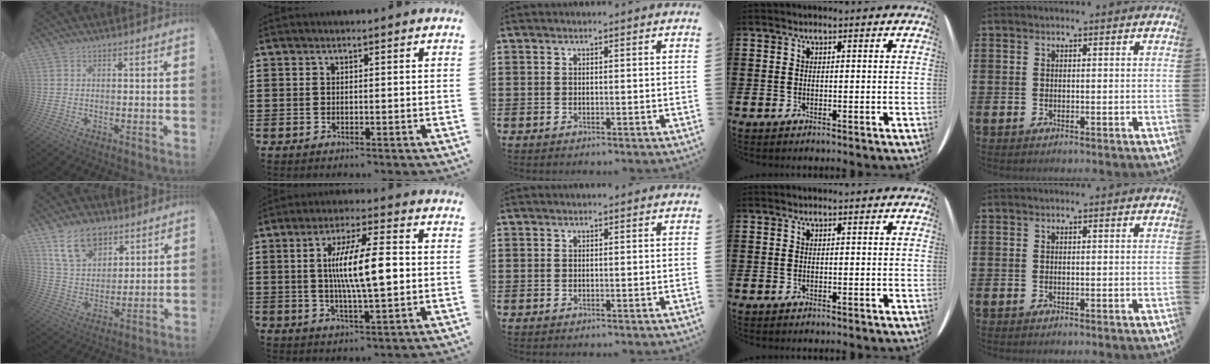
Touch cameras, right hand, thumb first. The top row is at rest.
{"thumb": {"total": 14.3, "force": [8.4, 9.4, 6.7], "torque": [-0.108, -0.036, 0.160]}, "index": {"total": 10.9, "force": [0.7, 2.2, 10.6], "torque": [-0.189, -0.003, 0.007]}}